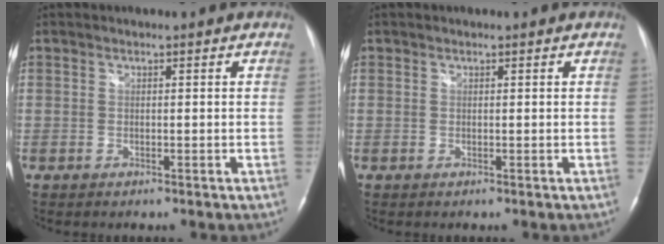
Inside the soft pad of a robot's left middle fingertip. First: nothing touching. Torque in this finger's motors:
{"motor_torque": [-0.16, -0.13, -0.09, -0.01]}